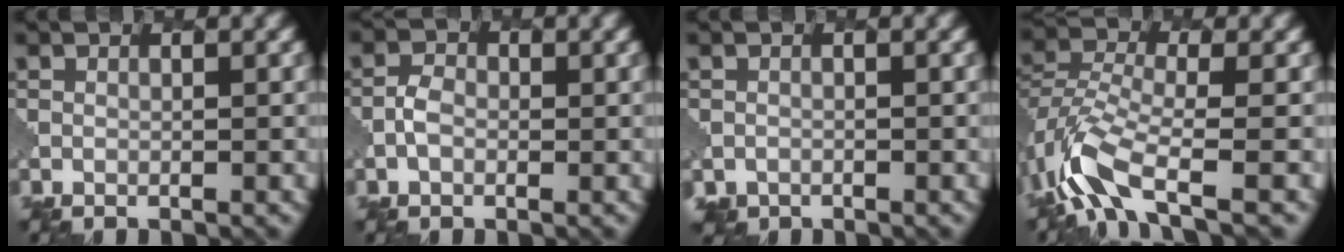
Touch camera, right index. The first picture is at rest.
{"total": 1.3, "force": [-0.4, 1.0, 0.7], "torque": [-0.015, 0.003, -0.009]}
{"total": 1.1, "force": [-0.7, 0.6, -0.6], "torque": [0.014, -0.007, -0.011]}
{"total": 6.8, "force": [-3.9, 2.8, 4.8], "torque": [-0.106, -0.005, -0.090]}